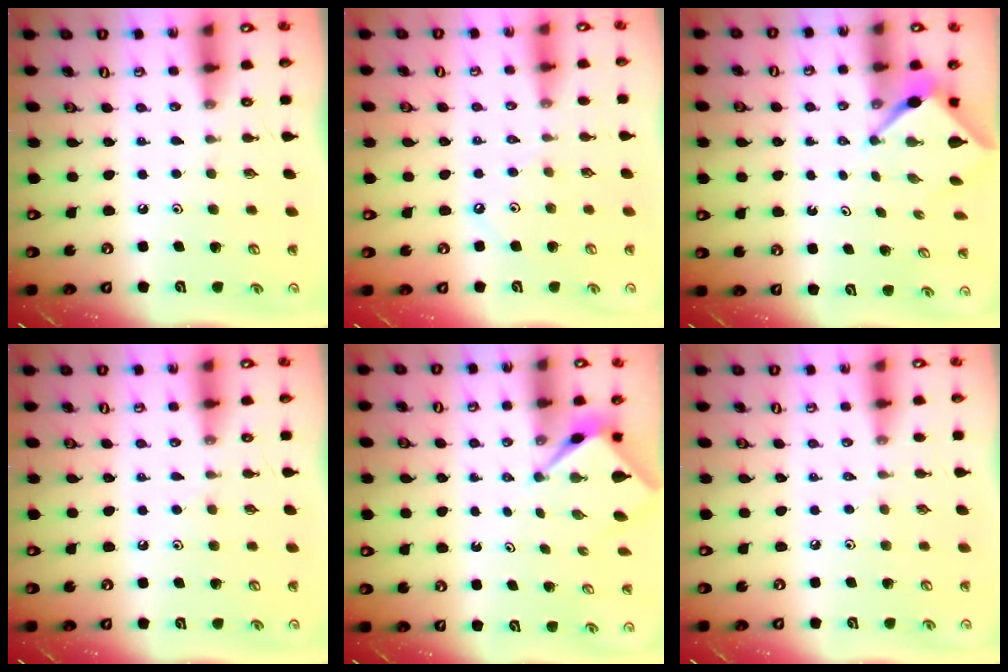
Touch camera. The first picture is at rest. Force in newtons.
{"total": 1.0, "press": 0.9, "slide": 0.3}
{"total": 3.0, "press": 3.0, "slide": 0.2}
{"total": 6.0, "press": 5.9, "slide": 0.8}
{"total": 2.7, "press": 2.7, "slide": 0.0}
{"total": 3.4, "press": 3.3, "slide": 0.6}